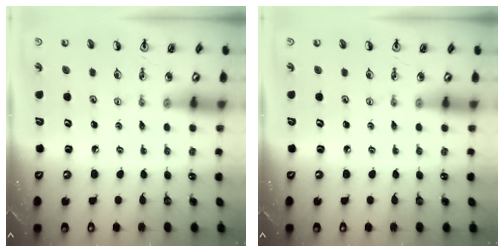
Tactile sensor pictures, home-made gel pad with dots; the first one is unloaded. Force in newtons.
{"total": 0.0}